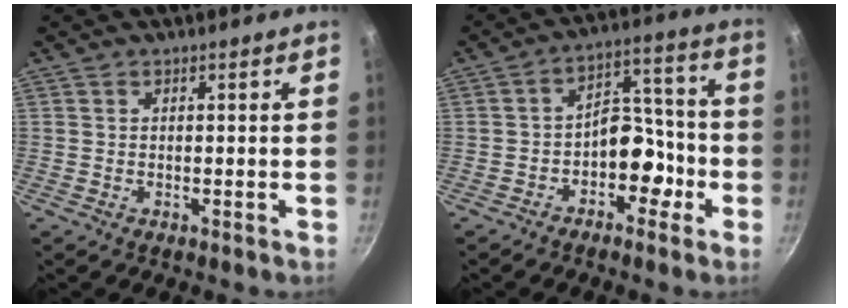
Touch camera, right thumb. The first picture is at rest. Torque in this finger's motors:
{"motor_torque": [2.60, 2.41, 0.74, -0.38, 0.03]}